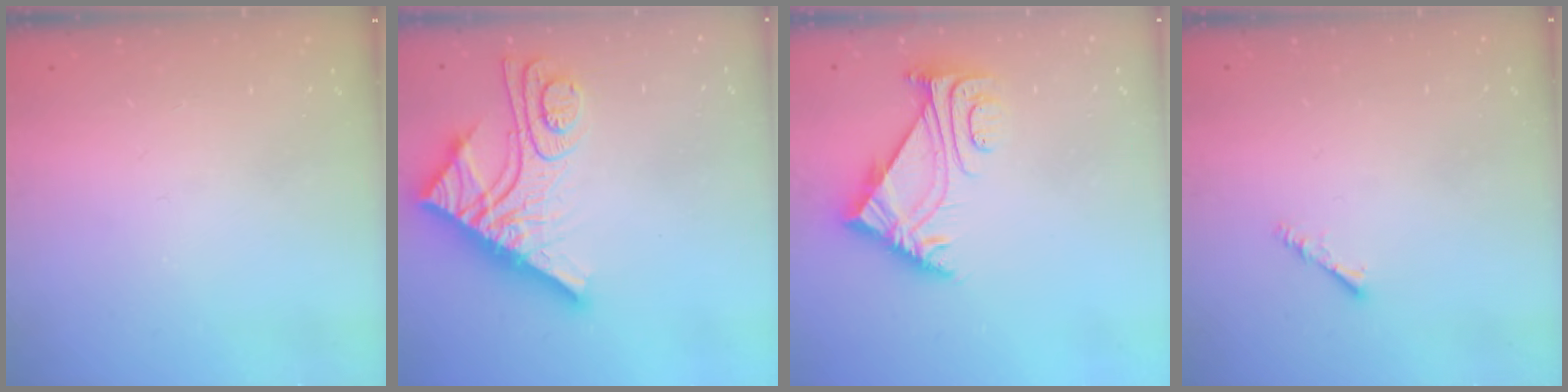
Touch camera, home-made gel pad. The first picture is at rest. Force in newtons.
{"total": 14.7, "press": 14.6, "slide": 1.2}
{"total": 5.9, "press": 5.8, "slide": 1.1}
{"total": 1.9, "press": 1.9, "slide": 0.4}